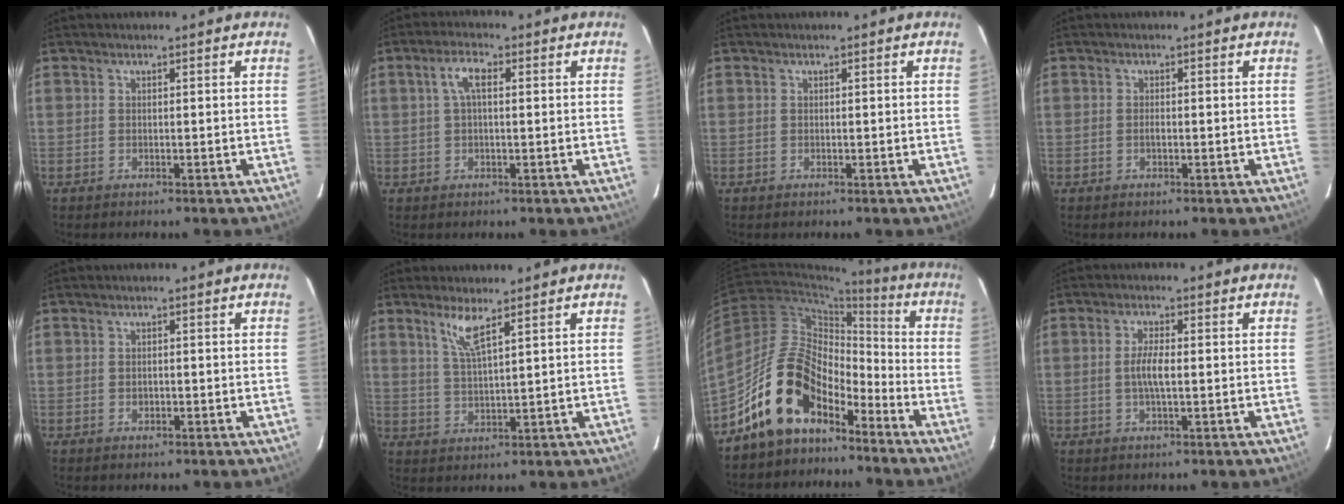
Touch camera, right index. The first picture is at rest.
{"total": 3.9, "force": [0.8, 1.4, 3.5], "torque": [-0.070, 0.012, 0.016]}
{"total": 0.0}
{"total": 0.9, "force": [-0.3, 0.3, 0.7], "torque": [-0.013, 0.000, -0.006]}
{"total": 1.2, "force": [-0.4, 0.9, 0.7], "torque": [-0.012, 0.001, -0.006]}
{"total": 4.9, "force": [3.2, 0.3, 3.7], "torque": [-0.077, -0.005, 0.065]}
{"total": 14.8, "force": [-10.3, 7.5, 7.5], "torque": [-0.140, 0.024, -0.184]}
{"total": 3.9, "force": [-0.3, 0.9, 3.8], "torque": [-0.075, 0.002, -0.004]}